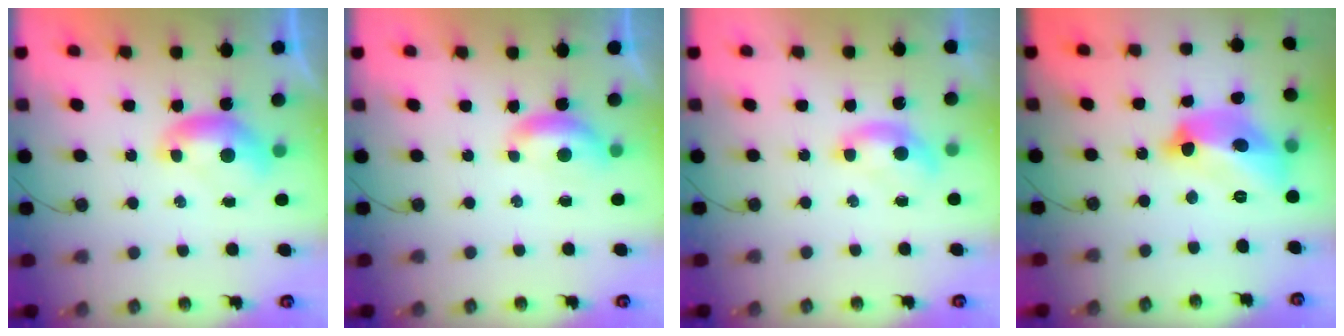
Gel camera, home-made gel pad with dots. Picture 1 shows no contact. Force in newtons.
{"total": 1.1, "press": 1.0, "slide": 0.5}
{"total": 1.2, "press": 1.1, "slide": 0.5}
{"total": 13.0, "press": 13.0, "slide": 0.6}